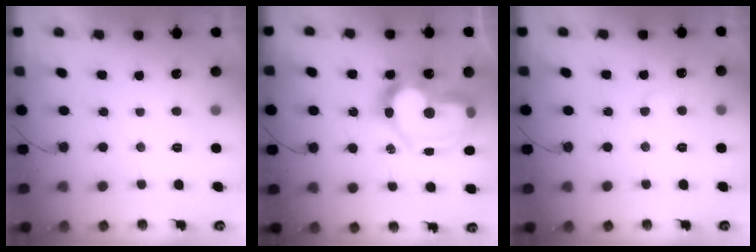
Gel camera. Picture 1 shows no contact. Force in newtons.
{"total": 23.6, "press": 23.5, "slide": 2.1}
{"total": 3.0, "press": 3.0, "slide": 0.3}